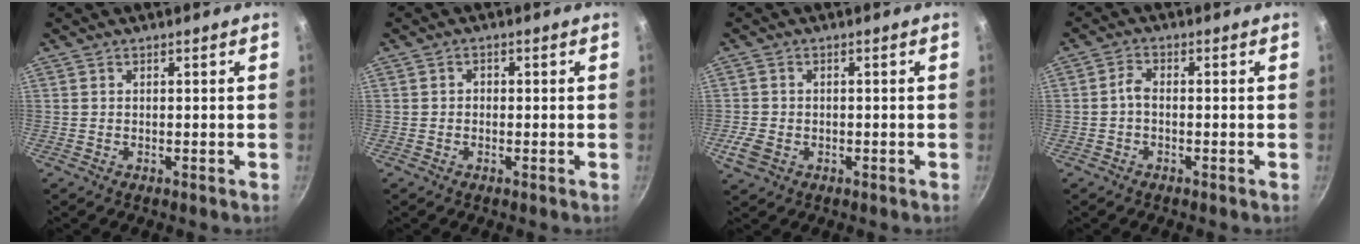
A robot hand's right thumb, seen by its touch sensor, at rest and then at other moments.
{"total": 1.1, "force": [-0.2, 1.0, 0.5], "torque": [-0.007, 0.005, -0.006]}
{"total": 4.1, "force": [-1.3, 3.1, 2.3], "torque": [-0.049, 0.003, -0.021]}
{"total": 2.4, "force": [-0.7, 1.4, 1.8], "torque": [-0.034, 0.015, -0.020]}